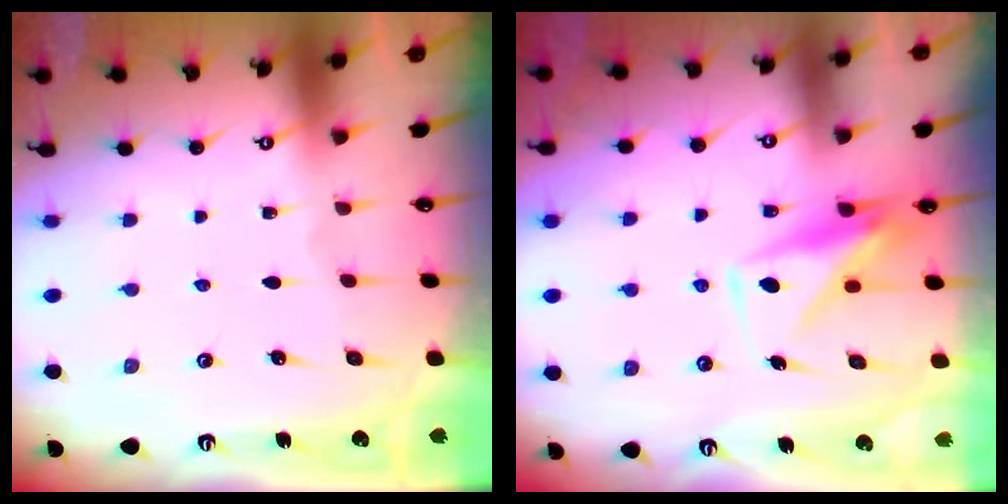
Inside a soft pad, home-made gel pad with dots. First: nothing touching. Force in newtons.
{"total": 8.6, "press": 8.6, "slide": 0.9}